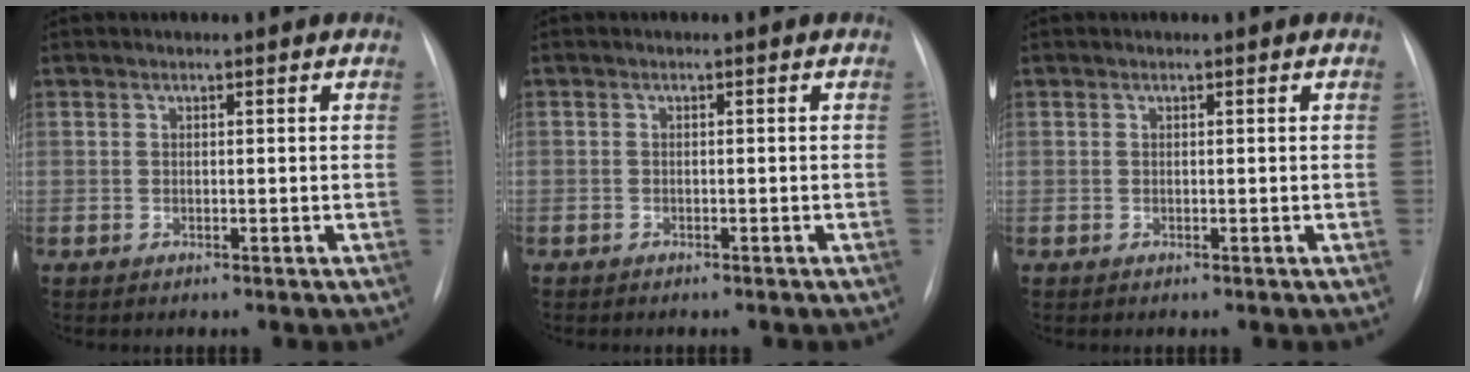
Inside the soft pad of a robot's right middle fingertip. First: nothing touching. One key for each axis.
{"total": 1.1, "fx": -0.9, "fy": 0.5, "fz": 0.4, "tx": -0.010, "ty": 0.001, "tz": -0.012}
{"total": 0.0}